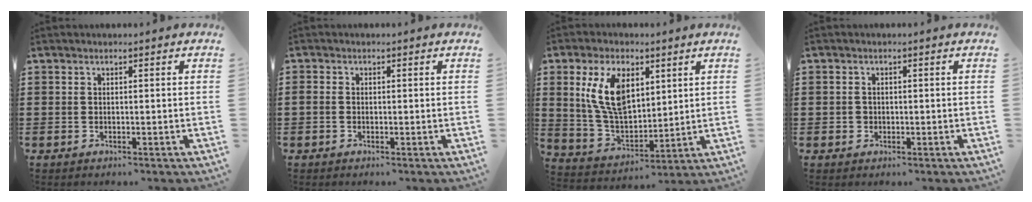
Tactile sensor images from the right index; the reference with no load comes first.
{"total": 0.6, "force": [-0.4, 0.4, 0.2], "torque": [-0.006, 0.000, -0.009]}
{"total": 10.8, "force": [3.7, 6.0, 8.2], "torque": [-0.193, 0.009, 0.066]}
{"total": 1.3, "force": [-0.3, 1.2, 0.3], "torque": [-0.008, 0.004, -0.007]}